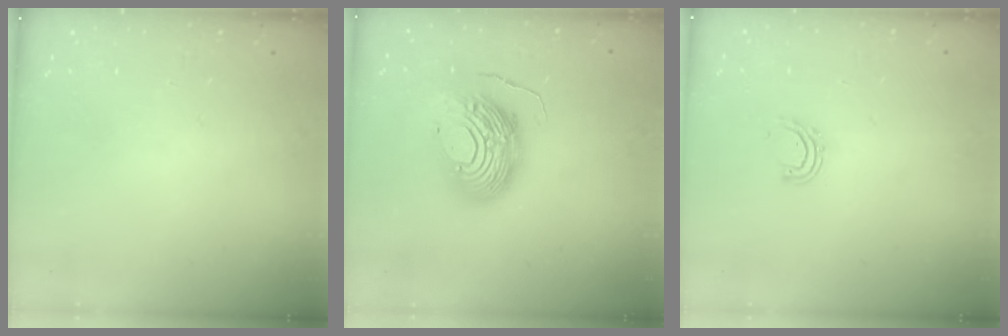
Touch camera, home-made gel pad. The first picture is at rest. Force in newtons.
{"total": 14.5, "press": 14.4, "slide": 1.5}
{"total": 6.1, "press": 5.9, "slide": 1.4}